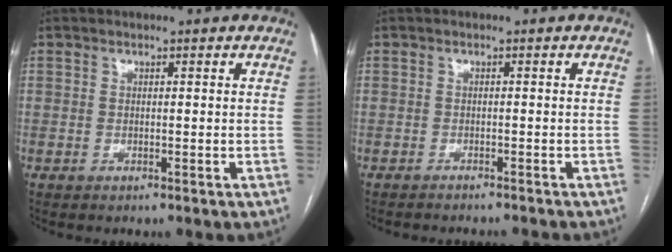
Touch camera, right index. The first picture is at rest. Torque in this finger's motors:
{"motor_torque": [-2.12, -0.02, -1.05, -0.21]}